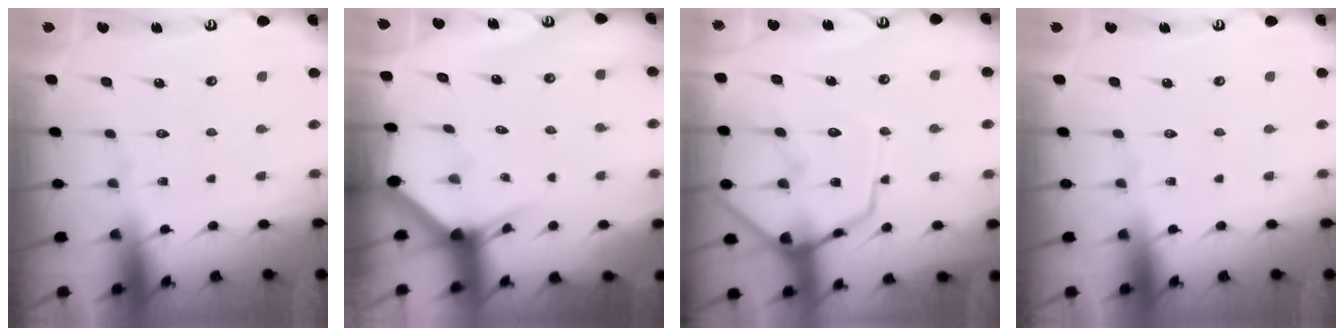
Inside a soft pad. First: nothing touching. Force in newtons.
{"total": 2.7, "press": 2.7, "slide": 0.2}
{"total": 15.2, "press": 15.1, "slide": 1.5}
{"total": 0.0}